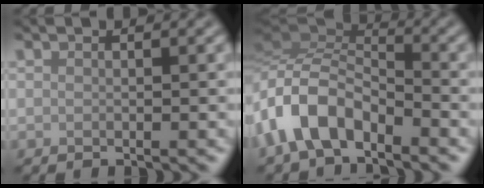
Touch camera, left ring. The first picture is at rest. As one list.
[{"total": 6.2, "force": [-3.8, 3.2, 3.8], "torque": [-0.070, 0.004, -0.089]}]